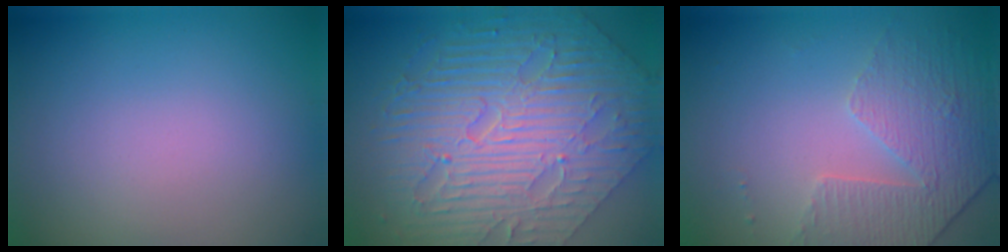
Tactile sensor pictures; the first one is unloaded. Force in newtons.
{"total": 10.4, "press": 7.1, "slide": 7.6}
{"total": 4.7, "press": 3.3, "slide": 3.4}